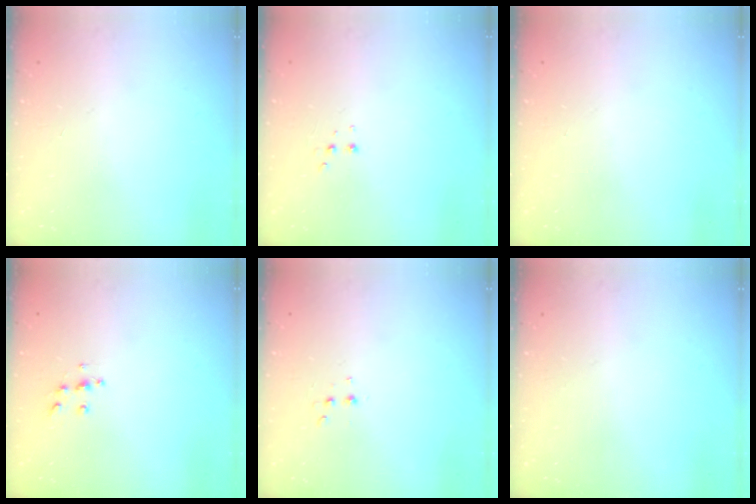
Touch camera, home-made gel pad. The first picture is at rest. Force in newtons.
{"total": 2.9, "press": 2.8, "slide": 1.0}
{"total": 0.0}
{"total": 5.7, "press": 5.7, "slide": 0.4}
{"total": 2.8, "press": 2.7, "slide": 0.6}
{"total": 0.0}